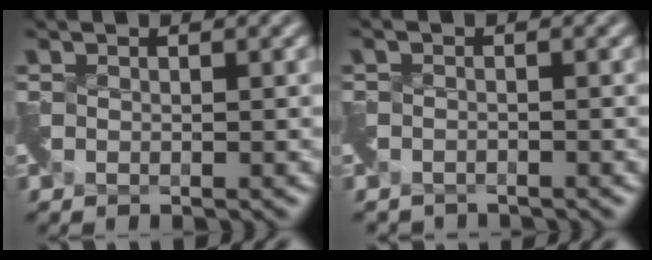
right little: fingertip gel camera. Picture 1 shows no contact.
{"total": 1.8, "force": [-1.7, 0.5, -0.4], "torque": [0.008, -0.016, -0.038]}